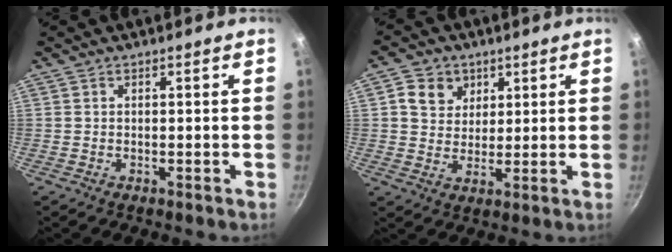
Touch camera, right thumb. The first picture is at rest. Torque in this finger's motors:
{"motor_torque": [-0.48, 0.61, -0.29, 0.27, 0.13]}